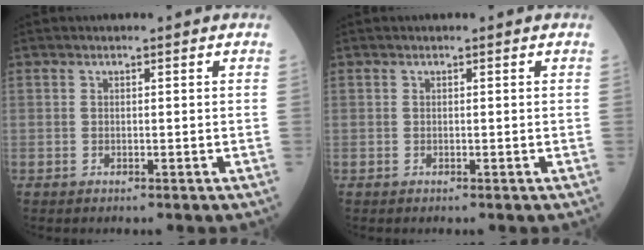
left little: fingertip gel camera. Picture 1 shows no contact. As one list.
[{"total": 0.0}]